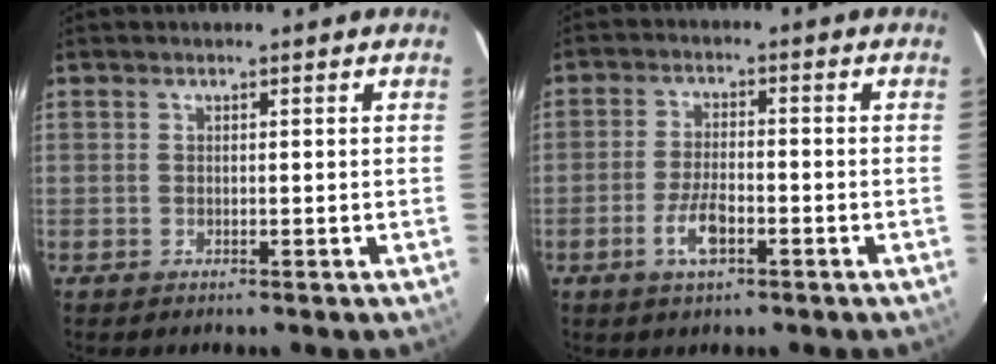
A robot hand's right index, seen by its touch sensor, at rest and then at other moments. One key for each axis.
{"total": 5.8, "fx": -2.8, "fy": 2.1, "fz": 4.6, "tx": -0.100, "ty": -0.001, "tz": -0.053}